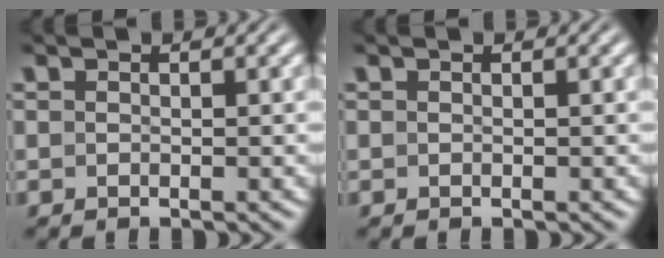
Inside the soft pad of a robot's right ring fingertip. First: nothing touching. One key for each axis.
{"total": 0.0}